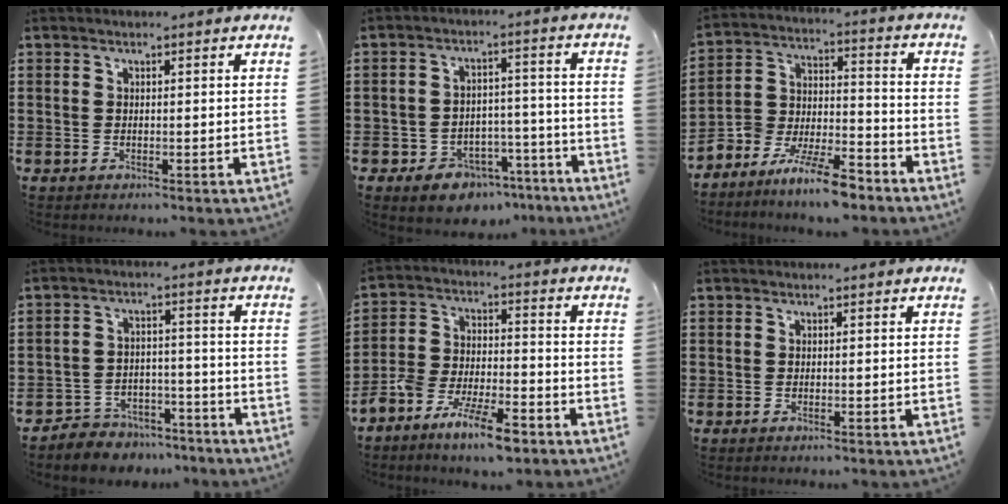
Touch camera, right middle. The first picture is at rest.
{"total": 5.5, "force": [-4.7, 2.7, 1.2], "torque": [-0.023, 0.025, -0.090]}
{"total": 9.6, "force": [-8.7, 1.7, 3.8], "torque": [-0.068, 0.023, -0.169]}
{"total": 4.6, "force": [-4.5, 1.1, -0.2], "torque": [-0.001, 0.012, -0.095]}
{"total": 8.8, "force": [-7.3, 2.1, 4.3], "torque": [-0.090, 0.015, -0.140]}
{"total": 0.0}